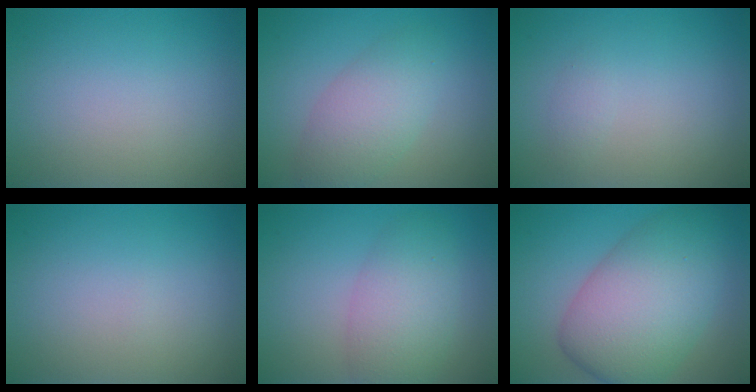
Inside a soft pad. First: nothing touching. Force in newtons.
{"total": 4.2, "press": 4.2, "slide": 0.1}
{"total": 0.8, "press": 0.8, "slide": 0.1}
{"total": 0.0}
{"total": 4.7, "press": 4.7, "slide": 0.1}
{"total": 9.8, "press": 9.8, "slide": 0.2}